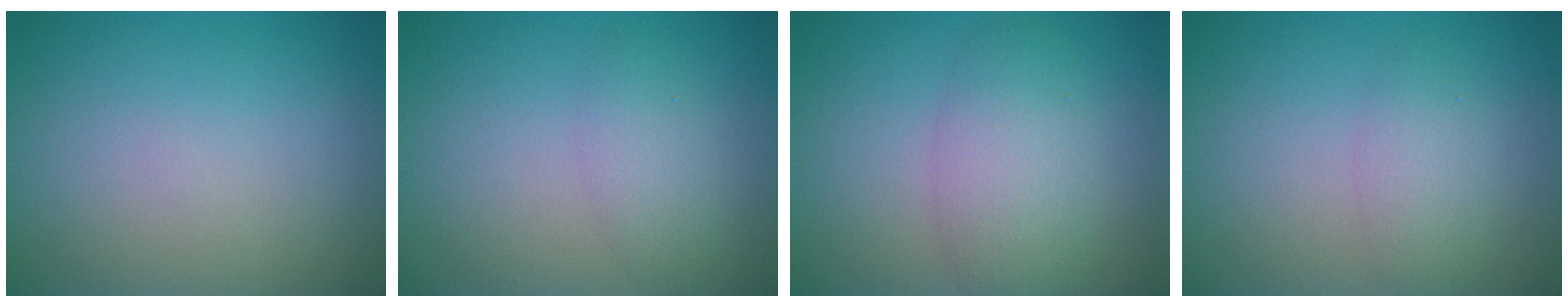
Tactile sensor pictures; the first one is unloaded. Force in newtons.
{"total": 2.2, "press": 2.2, "slide": 0.1}
{"total": 4.7, "press": 4.7, "slide": 0.1}
{"total": 2.2, "press": 2.1, "slide": 0.2}